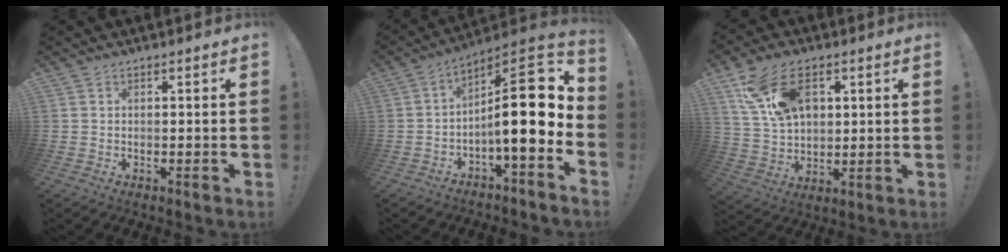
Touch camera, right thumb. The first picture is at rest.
{"total": 16.2, "force": [0.0, 4.6, 15.6], "torque": [-0.222, 0.001, -0.001]}
{"total": 15.6, "force": [6.8, 10.0, 9.8], "torque": [-0.177, -0.016, 0.129]}